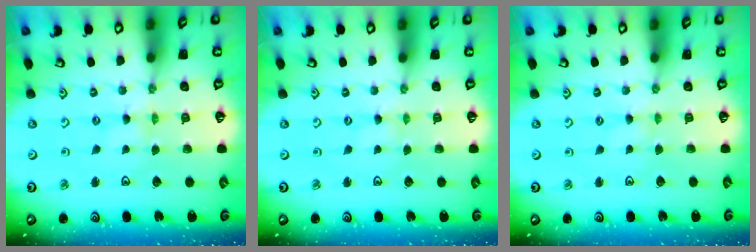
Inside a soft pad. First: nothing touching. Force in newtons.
{"total": 0.0}
{"total": 0.7, "press": 0.6, "slide": 0.2}